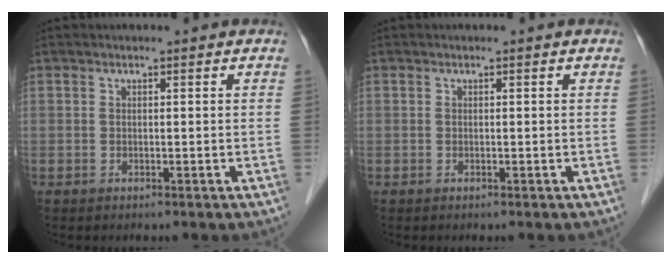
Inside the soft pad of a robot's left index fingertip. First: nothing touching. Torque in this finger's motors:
{"motor_torque": [0.00, 0.00, 0.00, 0.00]}